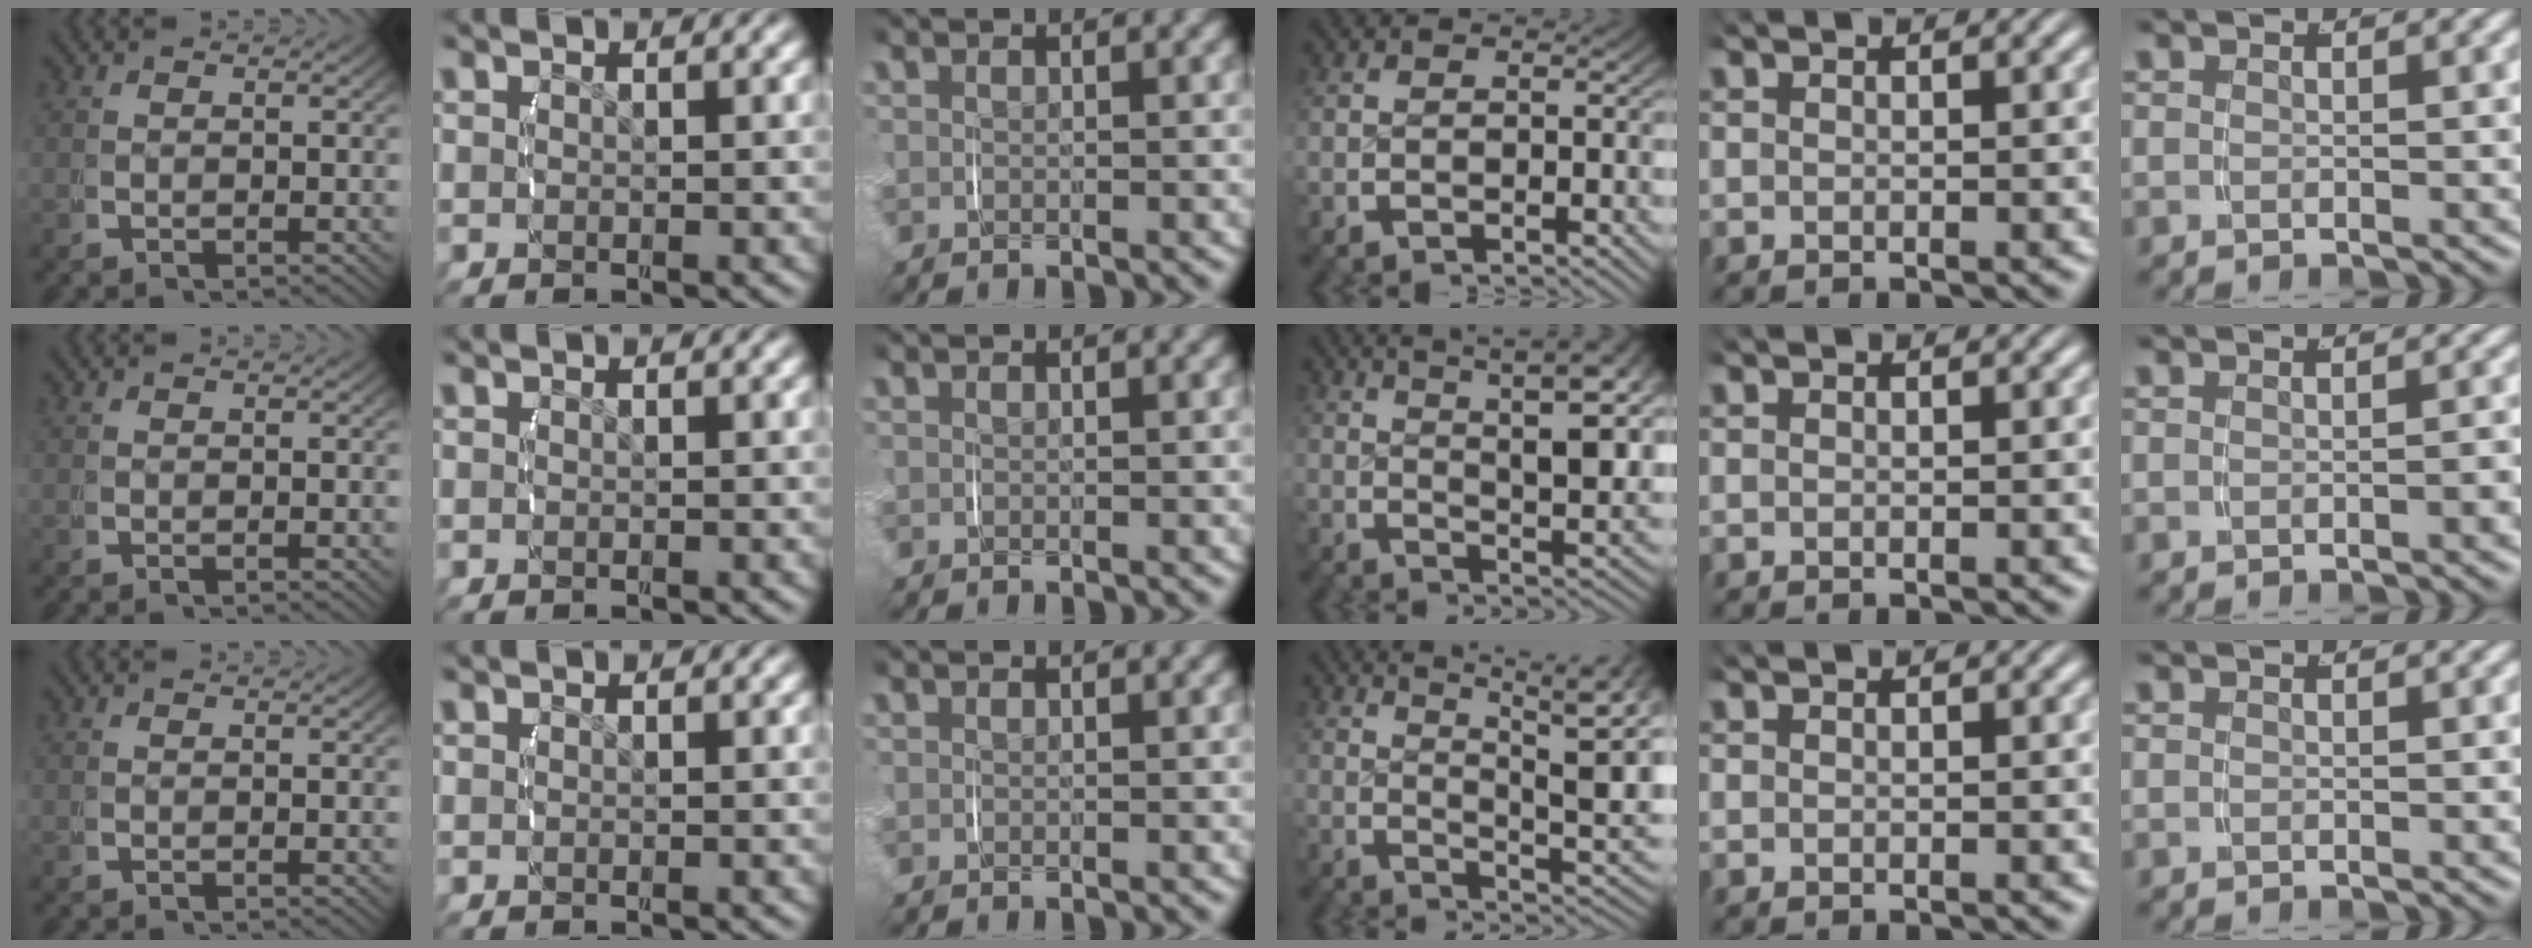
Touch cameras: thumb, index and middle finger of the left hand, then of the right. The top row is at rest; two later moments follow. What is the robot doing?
{"motion": "lift_and_place", "object": "string"}